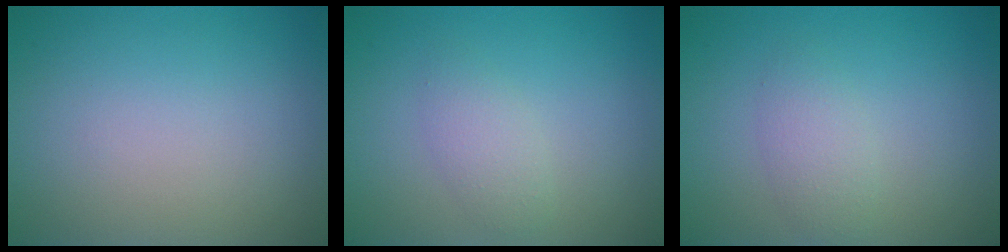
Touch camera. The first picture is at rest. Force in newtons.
{"total": 1.9, "press": 1.9, "slide": 0.1}
{"total": 1.9, "press": 1.9, "slide": 0.1}